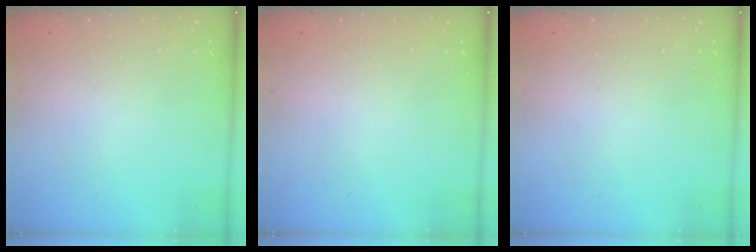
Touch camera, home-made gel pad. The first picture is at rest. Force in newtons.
{"total": 0.0}
{"total": 0.0}